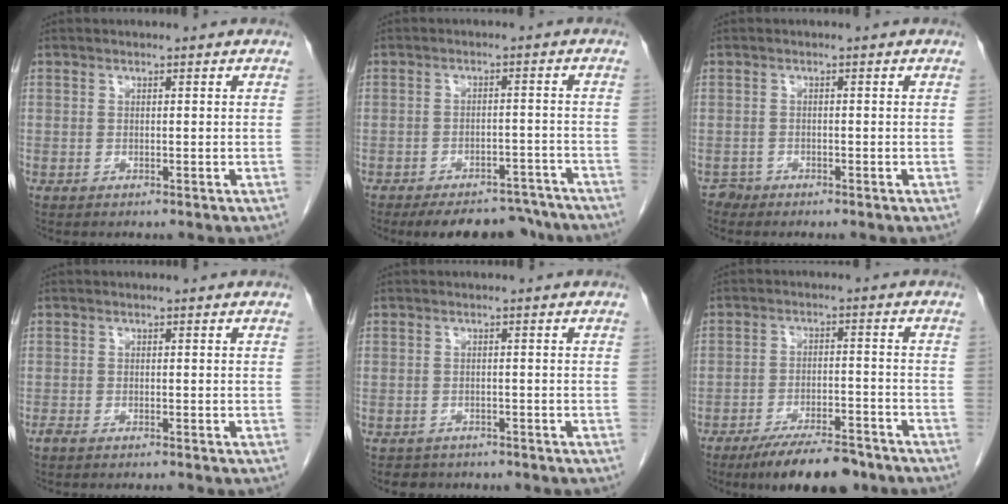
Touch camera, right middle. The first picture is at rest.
{"total": 12.1, "force": [-10.5, 4.6, 4.0], "torque": [-0.044, 0.014, -0.134]}
{"total": 1.1, "force": [-1.0, 0.4, -0.3], "torque": [0.006, 0.001, -0.020]}
{"total": 1.7, "force": [-1.5, 0.1, 0.8], "torque": [-0.017, -0.004, -0.025]}
{"total": 3.0, "force": [-2.5, 1.7, 0.0], "torque": [-0.009, 0.004, -0.033]}
{"total": 11.0, "force": [-8.8, 2.9, 5.9], "torque": [-0.086, -0.006, -0.139]}